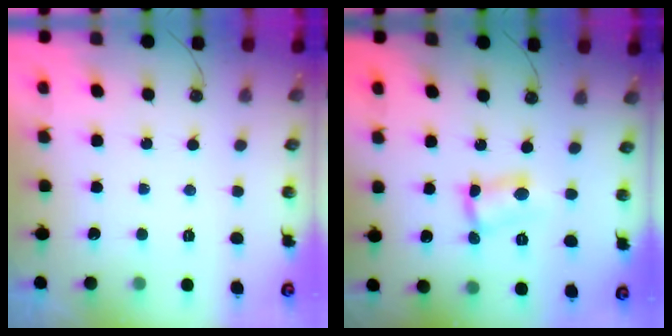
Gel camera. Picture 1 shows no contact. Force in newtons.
{"total": 2.9, "press": 2.9, "slide": 0.4}